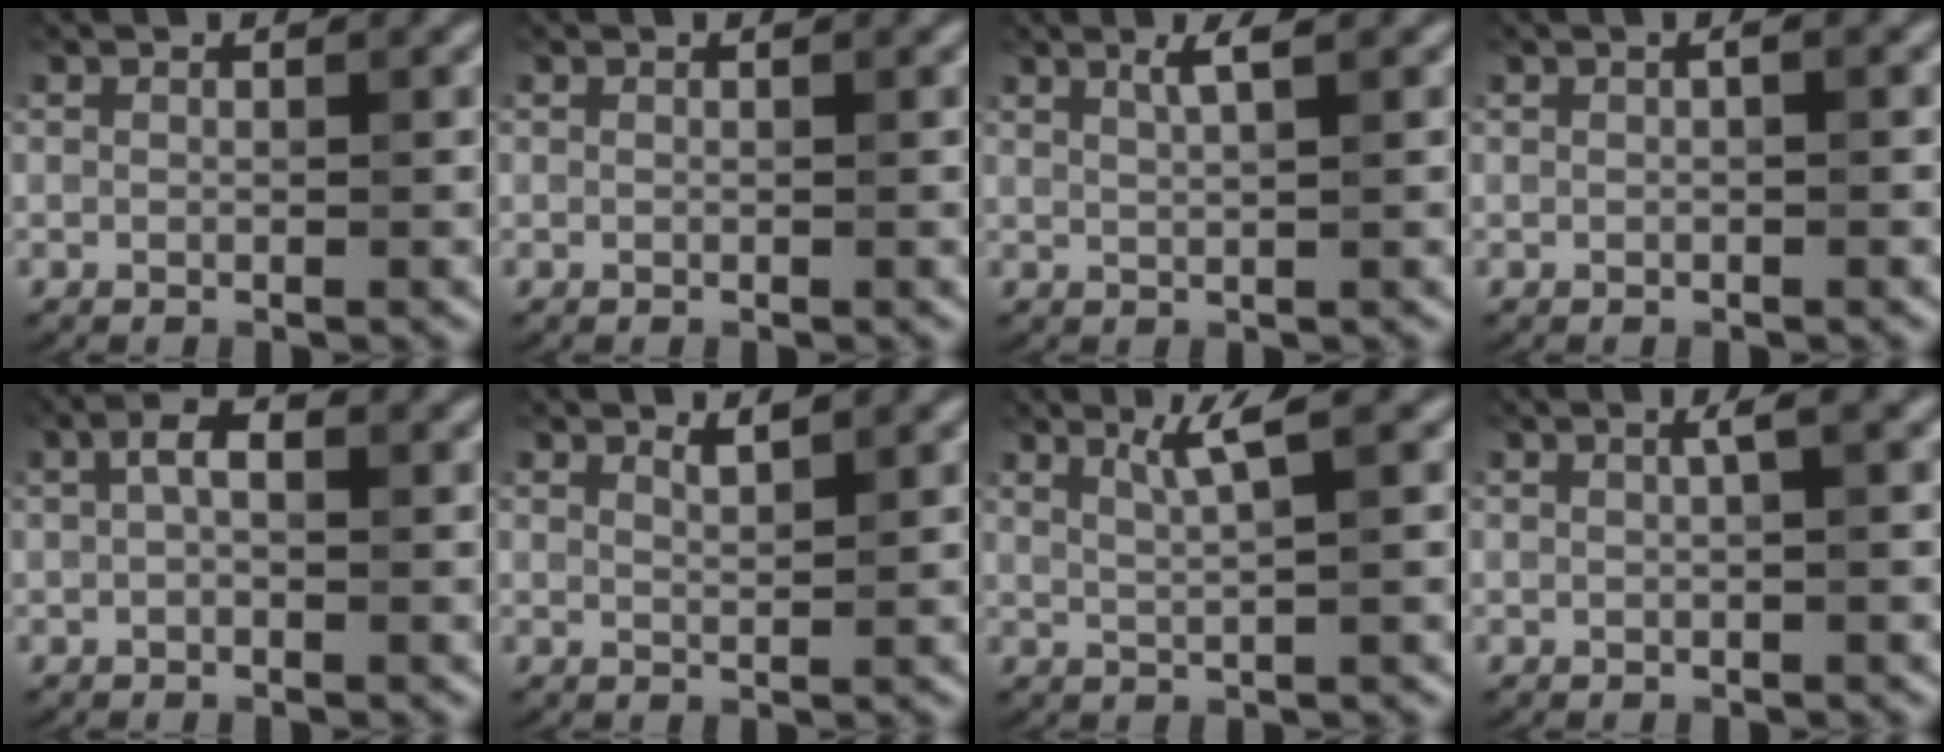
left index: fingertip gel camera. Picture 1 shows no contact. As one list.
[{"total": 0.0}, {"total": 2.0, "force": [1.1, 0.4, 1.6], "torque": [-0.024, 0.004, 0.016]}, {"total": 0.8, "force": [0.1, 0.1, 0.7], "torque": [-0.014, 0.002, 0.000]}, {"total": 2.4, "force": [0.4, 1.1, 2.1], "torque": [-0.040, 0.009, 0.002]}, {"total": 1.3, "force": [1.1, 0.3, 0.6], "torque": [-0.005, 0.000, 0.017]}, {"total": 2.6, "force": [1.4, 0.3, 2.2], "torque": [-0.038, 0.001, 0.028]}, {"total": 1.5, "force": [0.4, 0.4, 1.4], "torque": [-0.019, 0.010, 0.004]}]